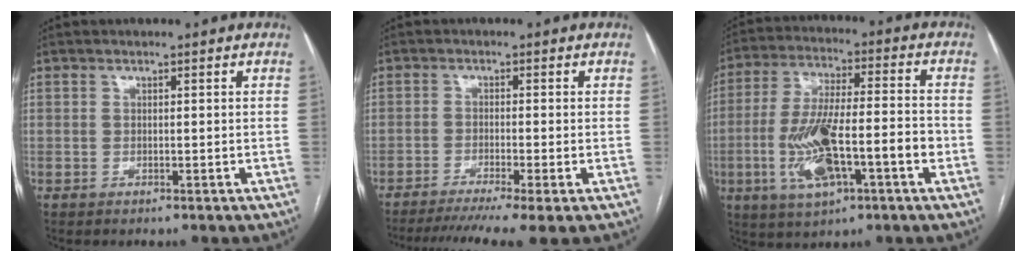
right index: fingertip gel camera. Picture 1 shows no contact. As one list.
[{"total": 9.5, "force": [-7.3, -0.6, 6.1], "torque": [-0.089, -0.018, -0.112]}, {"total": 14.6, "force": [-4.5, 3.4, 13.5], "torque": [-0.262, 0.006, -0.075]}]